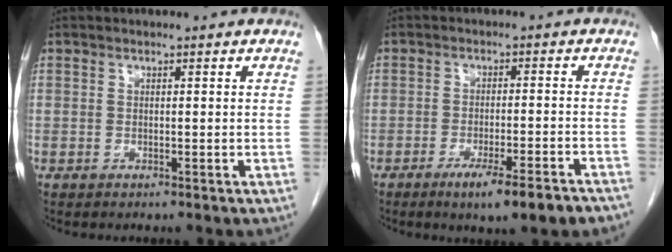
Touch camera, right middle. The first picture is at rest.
{"total": 9.0, "force": [-6.3, 0.5, 6.5], "torque": [-0.083, -0.016, -0.089]}